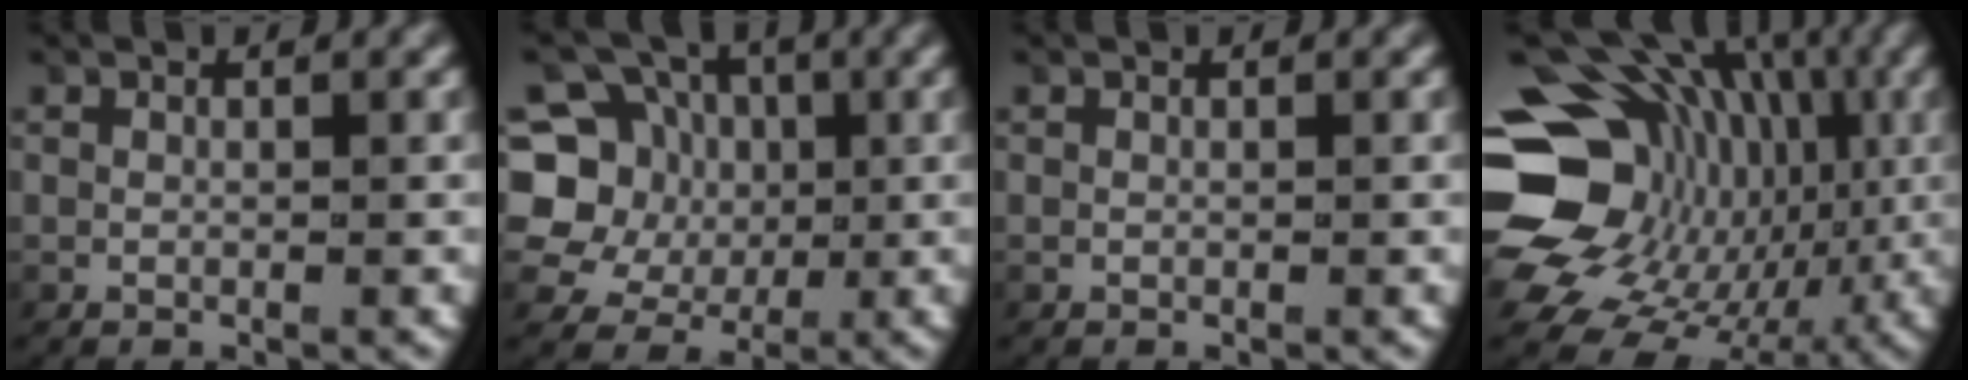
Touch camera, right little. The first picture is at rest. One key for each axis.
{"total": 10.7, "fx": 1.0, "fy": 9.6, "fz": 4.6, "tx": -0.106, "ty": -0.027, "tz": 0.017}
{"total": 0.0}
{"total": 20.1, "fx": 0.7, "fy": 16.5, "fz": 11.5, "tx": -0.232, "ty": -0.056, "tz": 0.024}